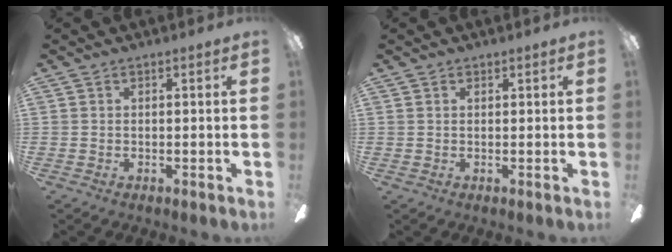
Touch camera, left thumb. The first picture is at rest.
{"total": 0.8, "force": [0.7, 0.5, 0.0], "torque": [0.001, 0.002, 0.012]}